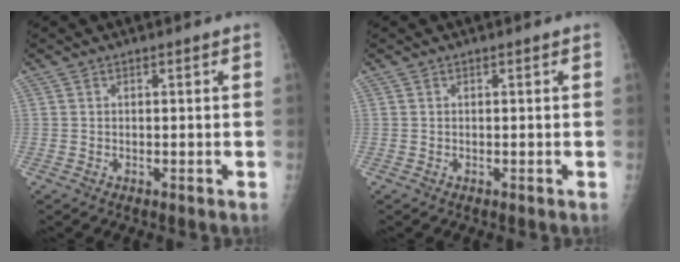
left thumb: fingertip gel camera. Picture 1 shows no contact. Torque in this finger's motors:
{"motor_torque": [0.01, 0.01, 0.02, 0.02, 0.00]}